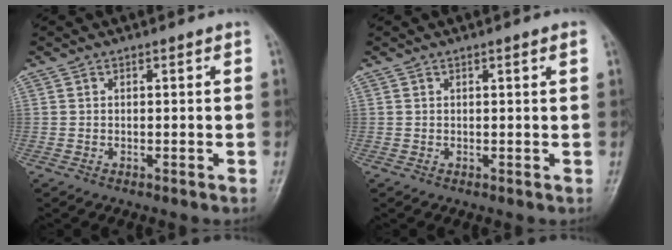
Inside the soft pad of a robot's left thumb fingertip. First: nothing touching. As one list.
[{"total": 1.3, "force": [0.6, 0.0, 1.1], "torque": [-0.019, 0.000, 0.008]}]